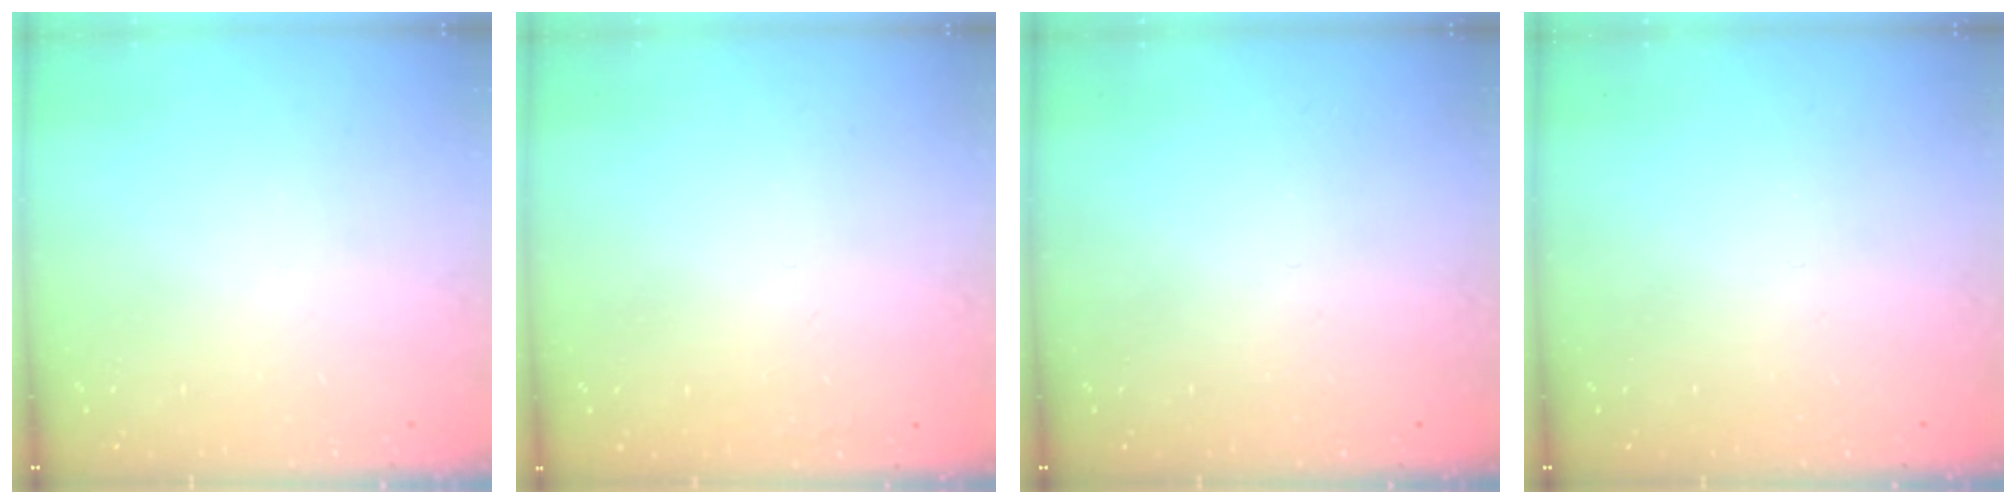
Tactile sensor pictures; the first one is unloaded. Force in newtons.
{"total": 1.6, "press": 1.5, "slide": 0.1}
{"total": 0.0}
{"total": 0.0}